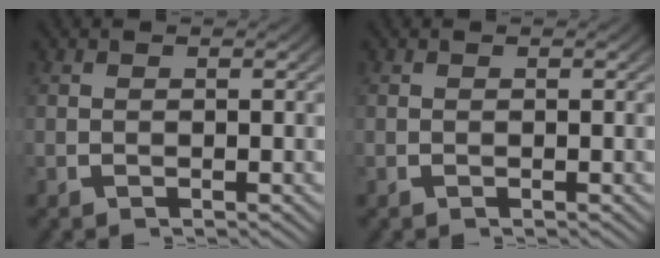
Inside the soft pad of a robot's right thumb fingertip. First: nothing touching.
{"total": 0.0}